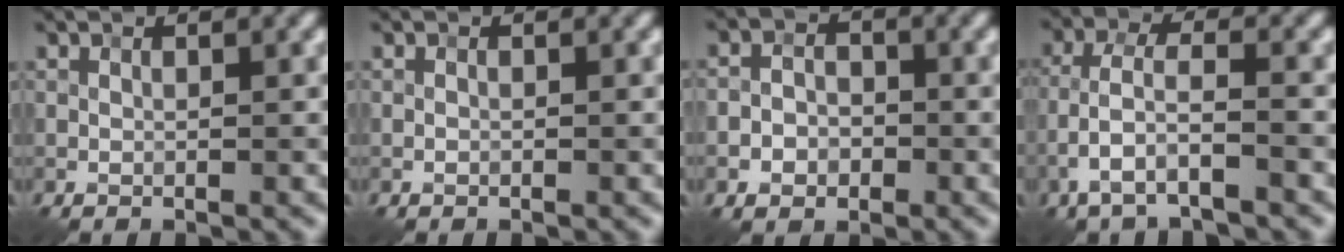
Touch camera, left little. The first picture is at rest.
{"total": 0.0}
{"total": 2.8, "force": [-1.2, 2.1, 1.4], "torque": [-0.017, 0.001, -0.026]}
{"total": 3.8, "force": [-2.0, 1.2, 3.0], "torque": [-0.066, 0.008, -0.043]}